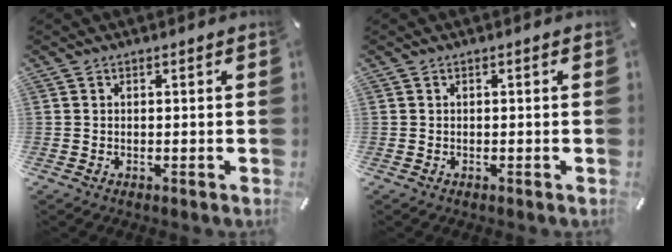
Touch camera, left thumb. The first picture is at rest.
{"total": 0.0}